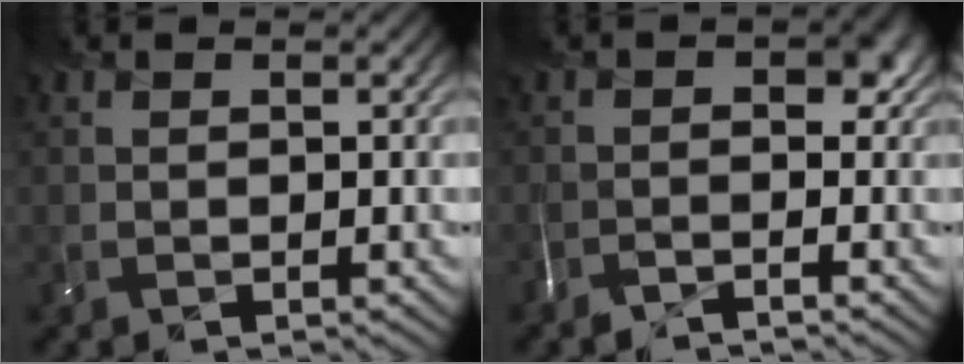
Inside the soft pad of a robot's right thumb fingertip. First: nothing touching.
{"total": 2.1, "force": [-1.9, 0.0, 0.9], "torque": [-0.008, -0.005, -0.041]}